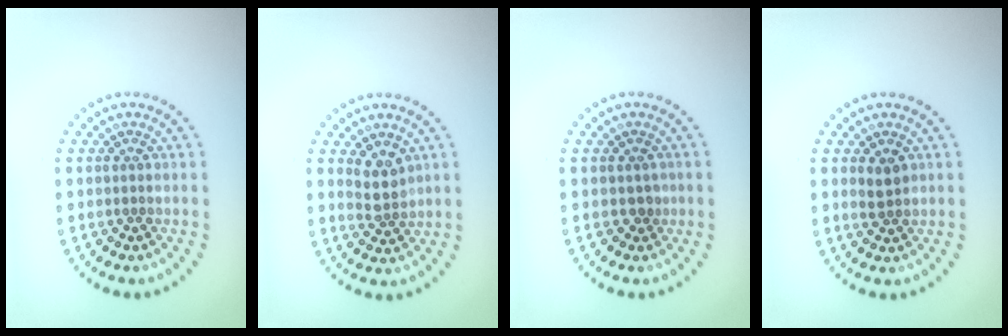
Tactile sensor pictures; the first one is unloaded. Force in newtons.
{"total": 2.4, "press": 2.1, "slide": 1.2}
{"total": 0.9, "press": 0.7, "slide": 0.5}
{"total": 1.5, "press": 1.5, "slide": 0.3}